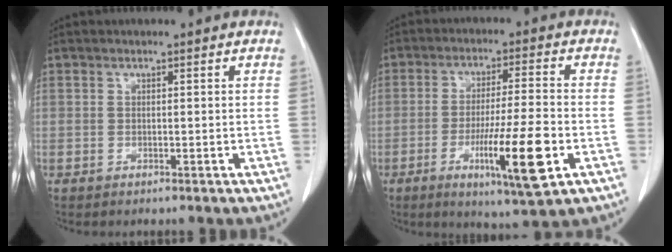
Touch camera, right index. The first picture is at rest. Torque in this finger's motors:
{"motor_torque": [1.73, -0.41, 0.70, 0.17]}